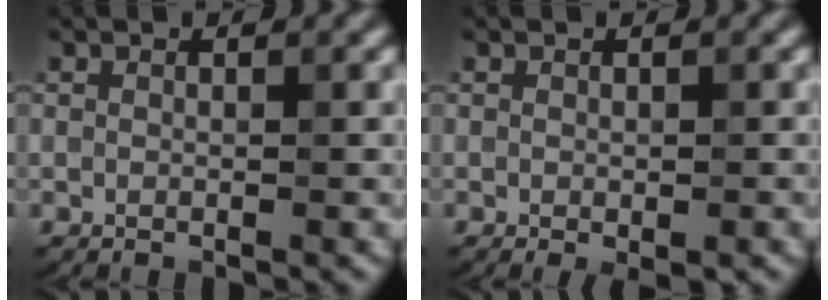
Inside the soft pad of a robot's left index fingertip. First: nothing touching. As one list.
[{"total": 0.8, "force": [-0.5, 0.1, 0.7], "torque": [-0.014, -0.006, -0.003]}]